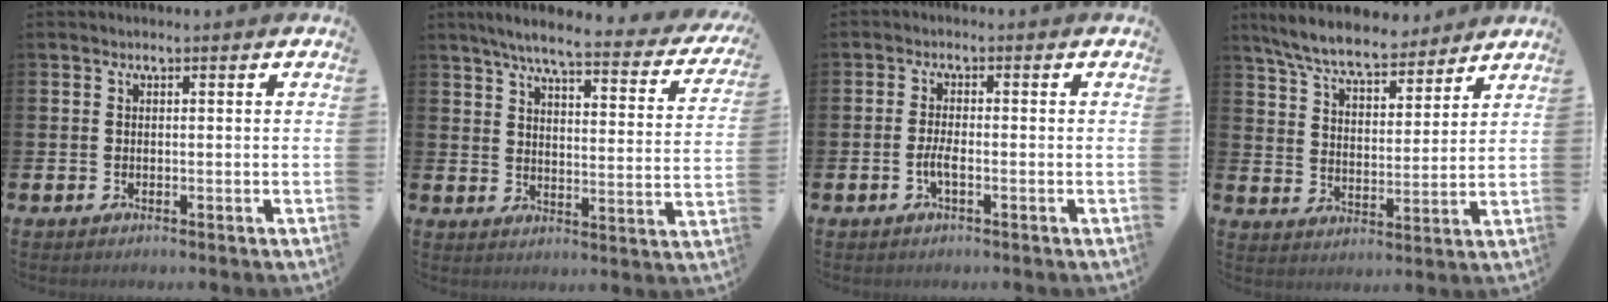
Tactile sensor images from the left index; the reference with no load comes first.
{"total": 6.1, "force": [5.2, 0.6, 3.2], "torque": [-0.067, -0.042, 0.078]}
{"total": 2.2, "force": [-0.8, 0.6, 2.0], "torque": [-0.040, 0.004, -0.014]}
{"total": 8.1, "force": [7.5, 1.6, 2.6], "torque": [-0.084, -0.037, 0.134]}